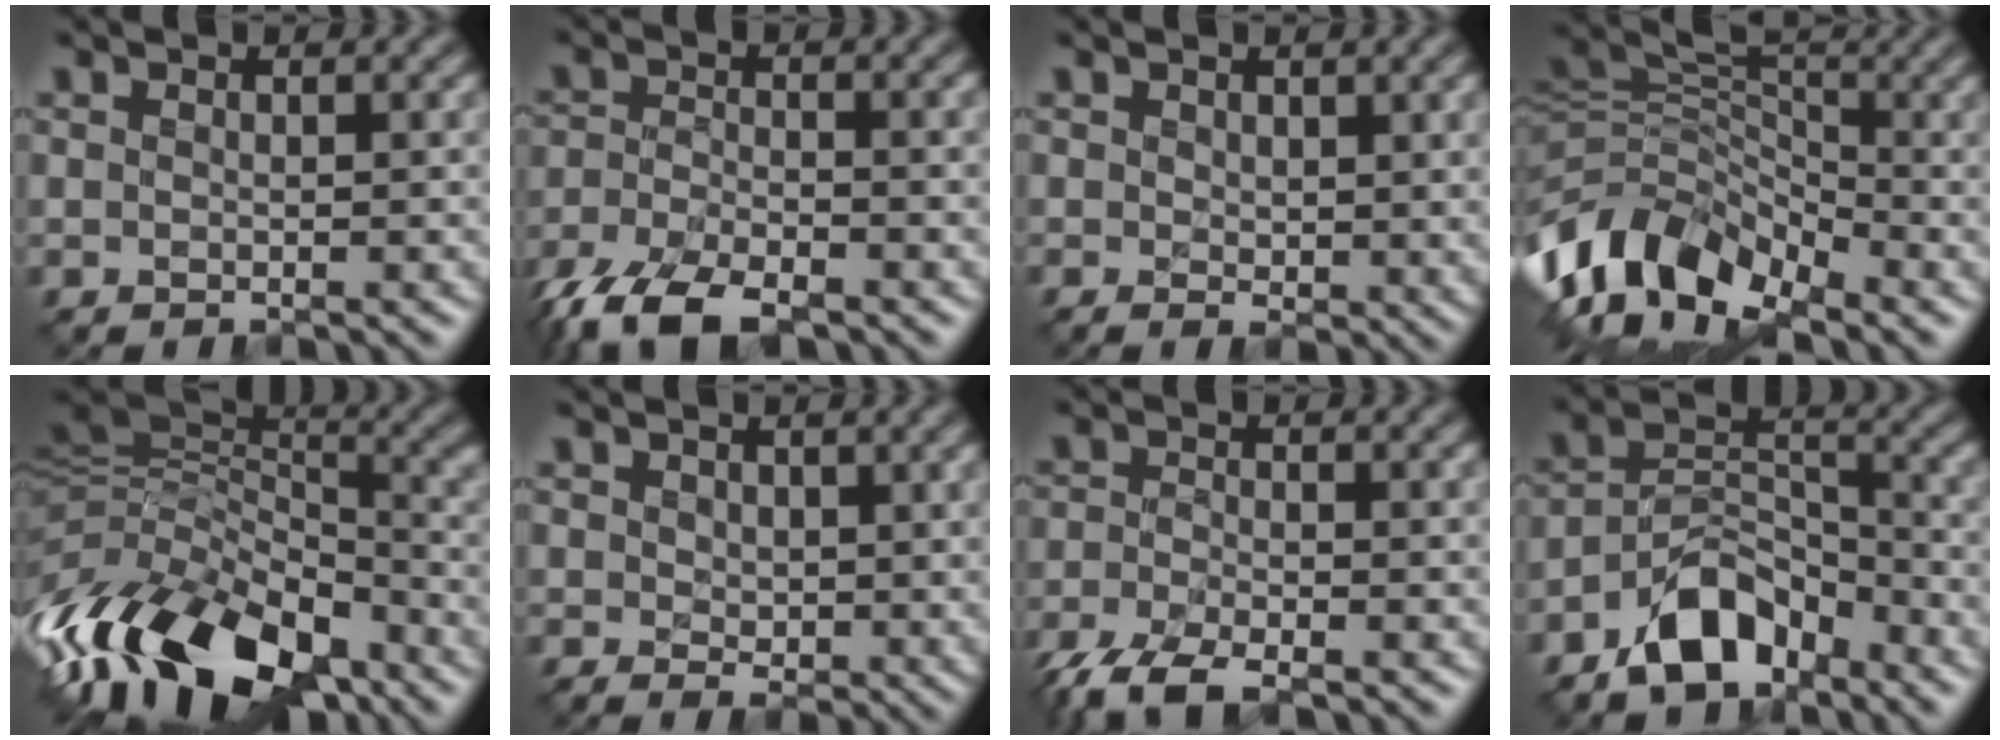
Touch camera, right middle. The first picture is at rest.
{"total": 7.6, "force": [-5.9, 2.5, 4.2], "torque": [-0.089, -0.019, -0.116]}
{"total": 1.4, "force": [0.7, 0.9, 0.8], "torque": [-0.015, -0.008, 0.016]}
{"total": 9.3, "force": [-5.1, 5.1, 5.8], "torque": [-0.110, -0.005, -0.110]}
{"total": 13.3, "force": [-8.6, 6.5, 7.8], "torque": [-0.156, 0.007, -0.167]}
{"total": 1.7, "force": [0.6, 1.3, 1.0], "torque": [-0.021, -0.009, 0.017]}
{"total": 5.1, "force": [-4.1, 1.2, 2.7], "torque": [-0.063, -0.015, -0.085]}
{"total": 6.3, "force": [-4.5, 3.2, 3.0], "torque": [-0.048, 0.008, -0.089]}